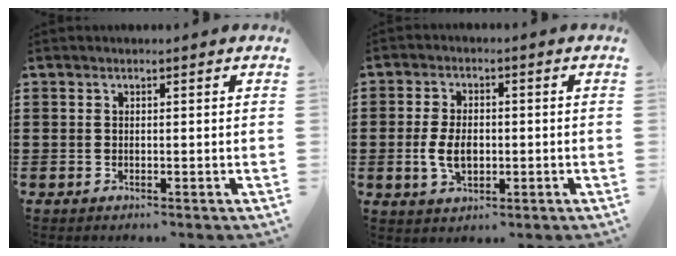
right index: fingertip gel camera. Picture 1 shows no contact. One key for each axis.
{"total": 5.5, "fx": -0.8, "fy": 3.2, "fz": 4.4, "tx": -0.102, "ty": 0.000, "tz": -0.020}